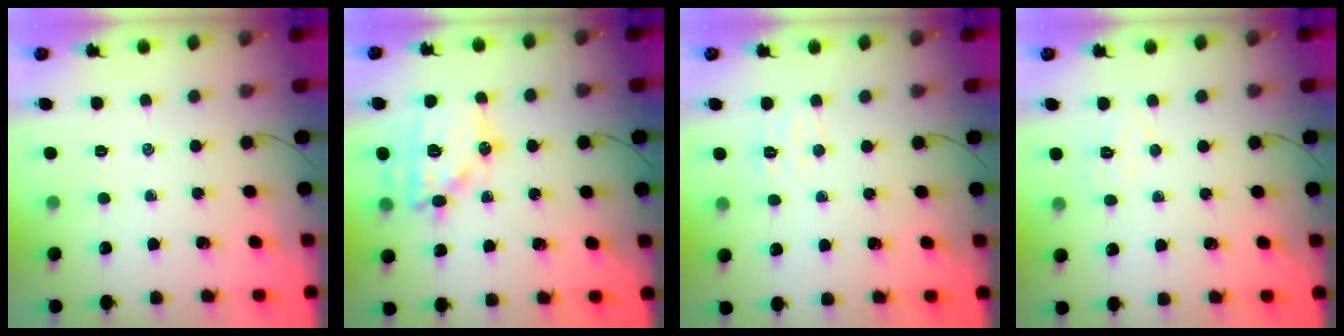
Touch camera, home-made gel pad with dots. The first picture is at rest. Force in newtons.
{"total": 15.9, "press": 15.8, "slide": 1.5}
{"total": 4.3, "press": 4.2, "slide": 1.0}
{"total": 5.3, "press": 5.1, "slide": 1.0}